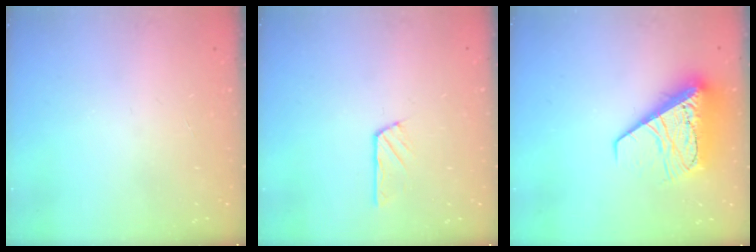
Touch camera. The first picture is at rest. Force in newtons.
{"total": 2.9, "press": 2.8, "slide": 0.4}
{"total": 11.6, "press": 11.5, "slide": 1.6}